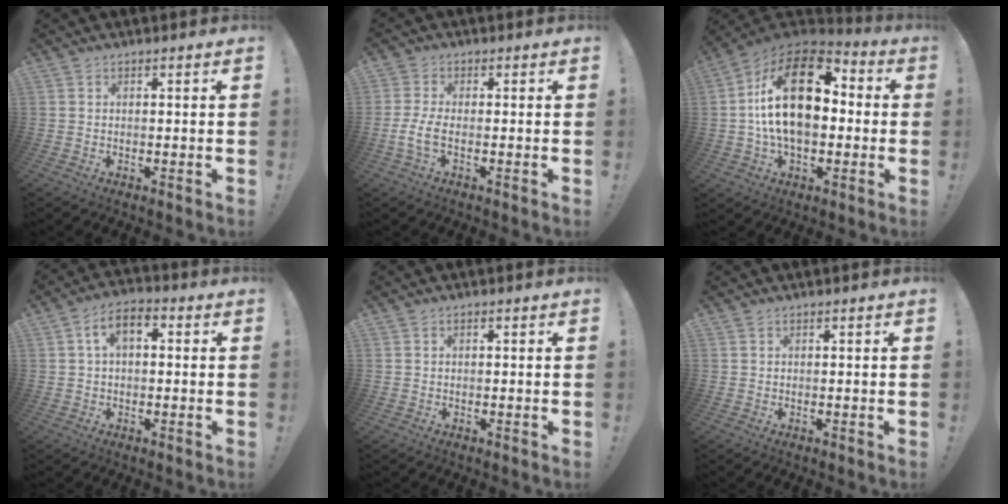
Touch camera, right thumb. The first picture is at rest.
{"total": 5.3, "force": [-1.5, 2.1, 4.6], "torque": [-0.101, -0.007, -0.027]}
{"total": 24.7, "force": [3.3, 13.5, 20.4], "torque": [-0.360, 0.002, 0.055]}
{"total": 6.7, "force": [1.2, 4.0, 5.2], "torque": [-0.083, 0.010, 0.022]}
{"total": 0.0}
{"total": 0.0}